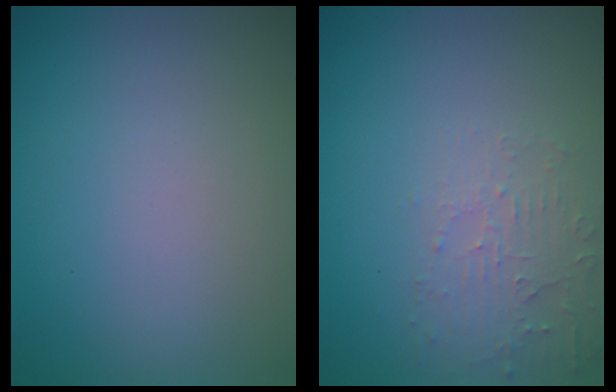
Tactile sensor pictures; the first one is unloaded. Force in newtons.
{"total": 2.4, "press": 2.3, "slide": 0.6}